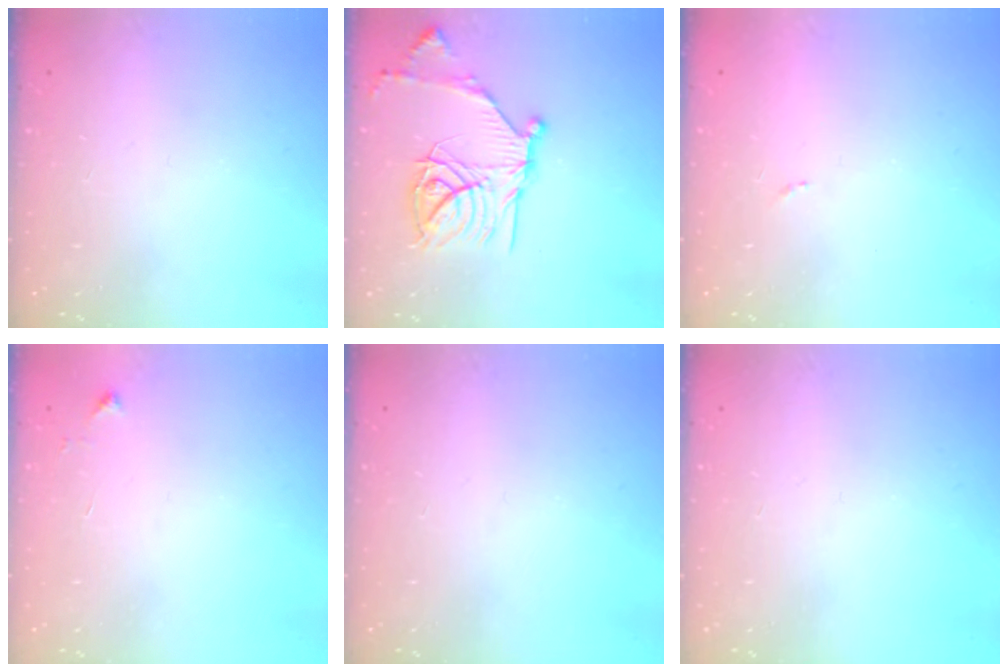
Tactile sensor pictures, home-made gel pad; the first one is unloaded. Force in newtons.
{"total": 19.9, "press": 19.8, "slide": 1.5}
{"total": 4.2, "press": 4.1, "slide": 0.7}
{"total": 3.9, "press": 3.8, "slide": 0.6}
{"total": 0.0}
{"total": 0.0}